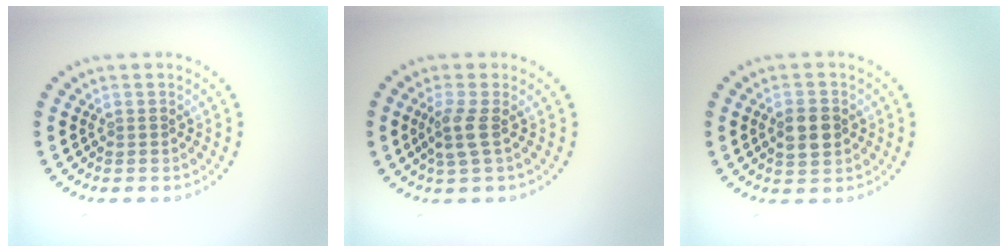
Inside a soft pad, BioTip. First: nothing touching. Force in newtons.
{"total": 2.0, "press": 1.7, "slide": 1.1}
{"total": 3.4, "press": 3.4, "slide": 0.1}